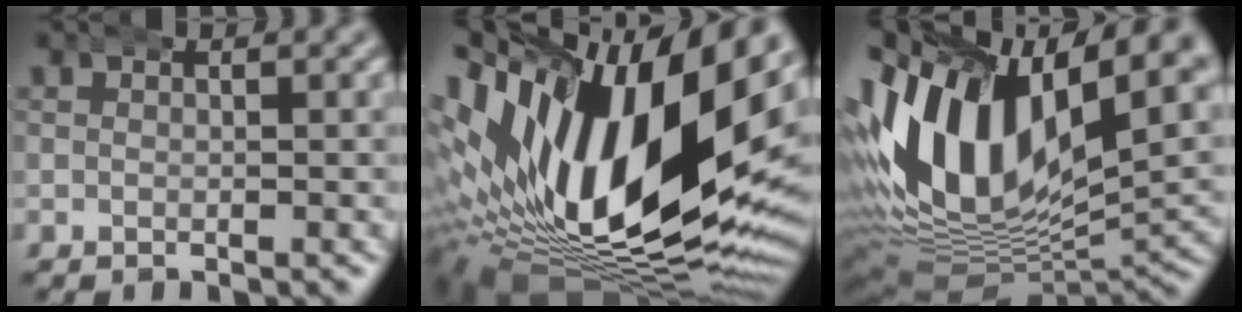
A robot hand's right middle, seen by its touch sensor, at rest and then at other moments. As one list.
[{"total": 24.3, "force": [0.2, 14.3, 19.7], "torque": [-0.330, -0.030, 0.026]}, {"total": 20.4, "force": [1.9, 12.7, 15.9], "torque": [-0.274, -0.006, 0.030]}]